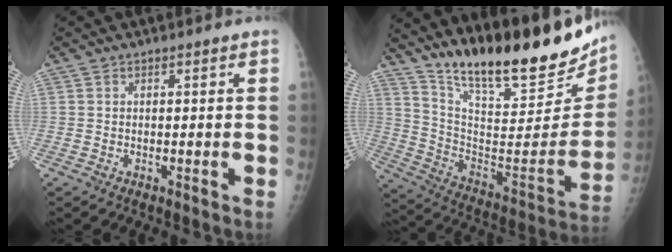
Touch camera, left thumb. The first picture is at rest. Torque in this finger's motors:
{"motor_torque": [0.25, 0.15, 1.39, -1.38, 0.09]}